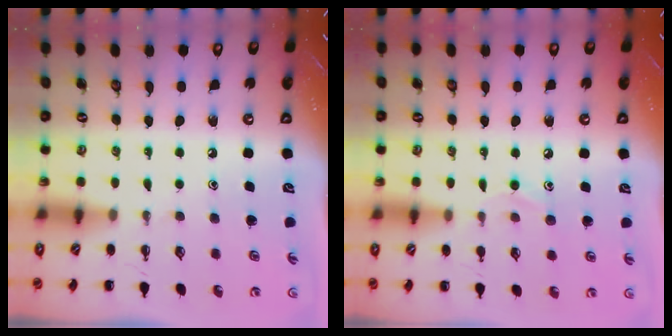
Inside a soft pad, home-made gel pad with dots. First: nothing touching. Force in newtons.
{"total": 7.0, "press": 6.7, "slide": 1.9}